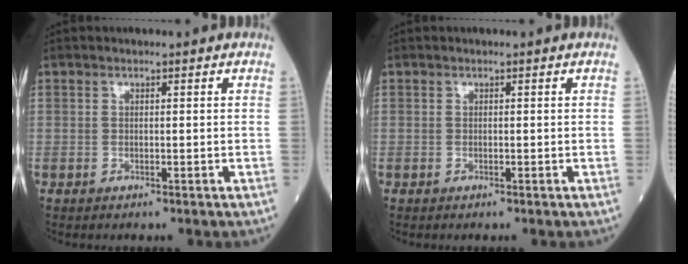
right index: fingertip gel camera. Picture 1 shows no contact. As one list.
[{"total": 0.0}]